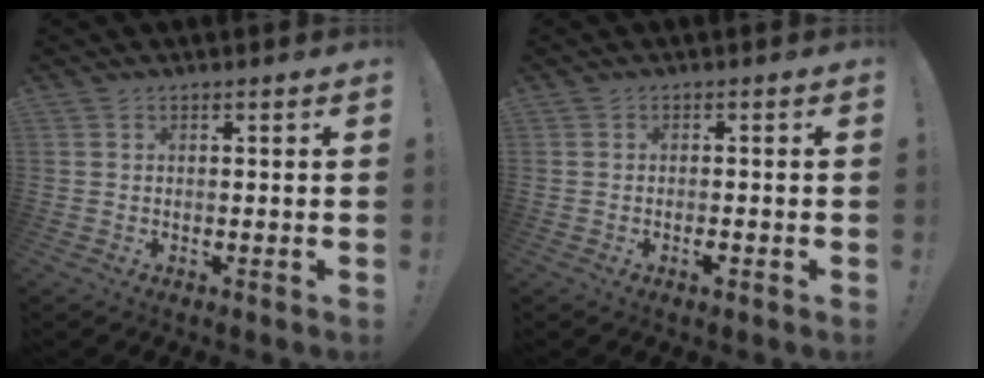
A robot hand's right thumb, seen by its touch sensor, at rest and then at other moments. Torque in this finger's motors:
{"motor_torque": [0.25, 0.26, 0.41, -0.39, 0.12]}